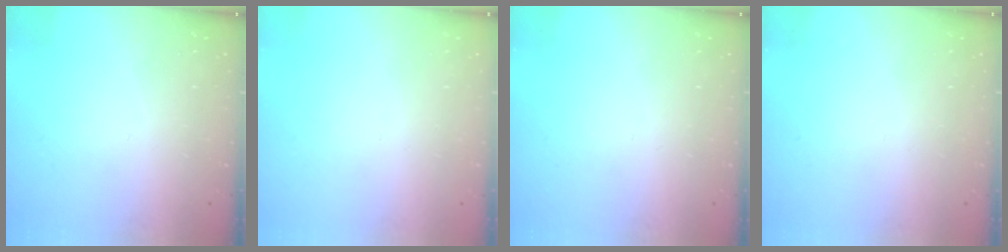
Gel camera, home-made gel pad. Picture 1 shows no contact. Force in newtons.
{"total": 1.6, "press": 1.6, "slide": 0.1}
{"total": 0.0}
{"total": 1.5, "press": 1.5, "slide": 0.1}